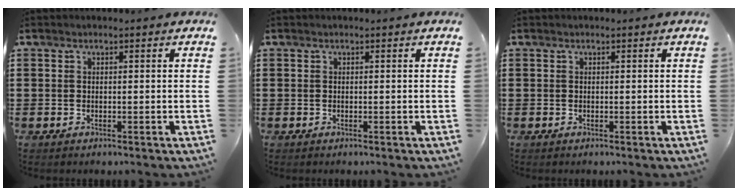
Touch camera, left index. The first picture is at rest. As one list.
[{"total": 0.0}, {"total": 0.0}]